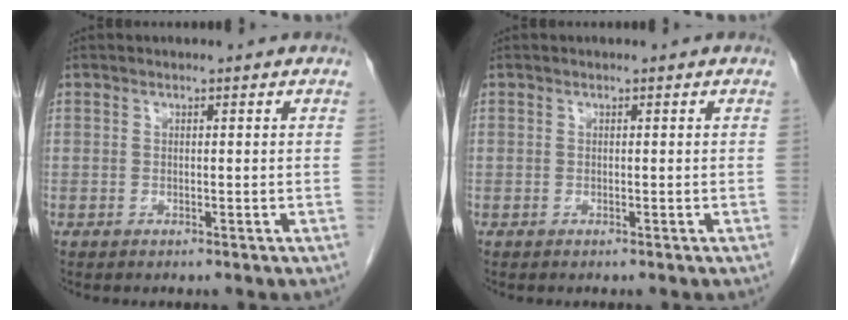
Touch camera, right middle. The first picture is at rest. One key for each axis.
{"total": 0.0}